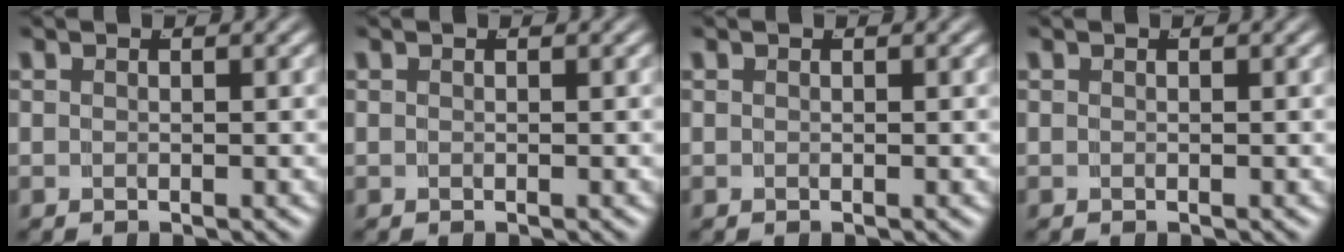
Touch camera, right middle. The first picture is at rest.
{"total": 0.0}
{"total": 0.0}
{"total": 0.0}